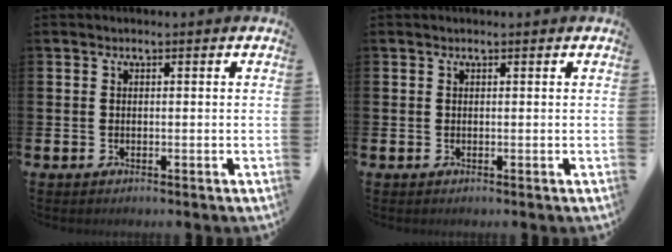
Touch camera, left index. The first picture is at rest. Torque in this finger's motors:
{"motor_torque": [0.39, -0.75, -0.29, 0.00]}